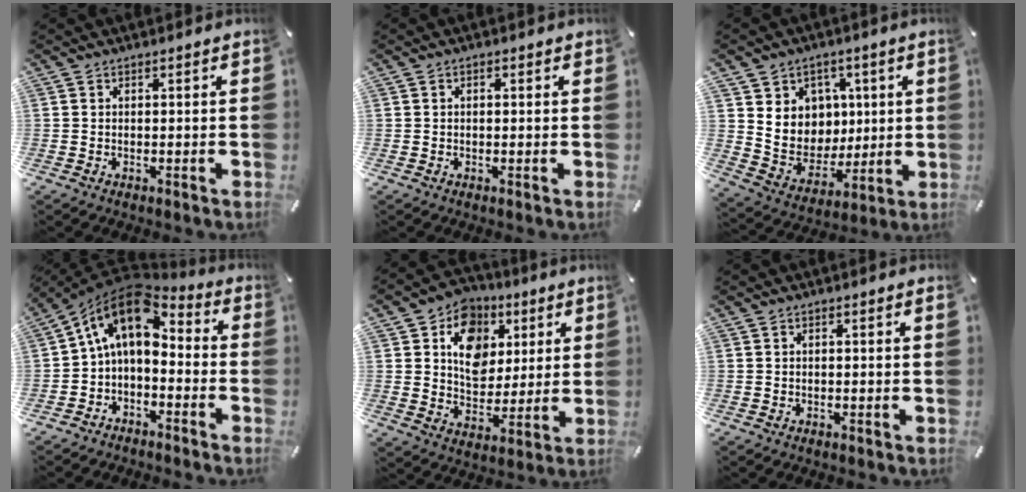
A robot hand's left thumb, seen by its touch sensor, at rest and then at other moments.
{"total": 0.7, "force": [0.1, 0.5, 0.5], "torque": [-0.009, 0.004, 0.000]}
{"total": 10.1, "force": [2.2, 9.8, 0.6], "torque": [-0.007, -0.035, 0.053]}
{"total": 11.0, "force": [1.8, 7.4, 7.9], "torque": [-0.145, -0.004, 0.032]}
{"total": 12.2, "force": [3.9, 10.3, 5.2], "torque": [-0.078, -0.016, 0.073]}
{"total": 0.5, "force": [0.1, 0.0, 0.5], "torque": [-0.008, 0.001, 0.002]}